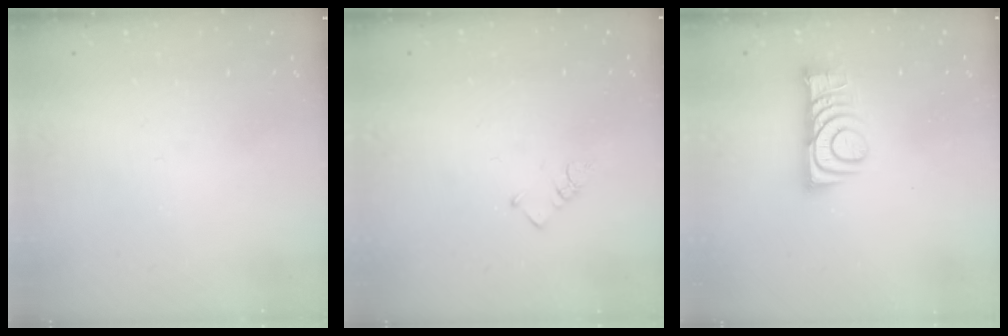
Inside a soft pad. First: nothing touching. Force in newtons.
{"total": 1.9, "press": 1.9, "slide": 0.3}
{"total": 9.3, "press": 9.3, "slide": 0.7}